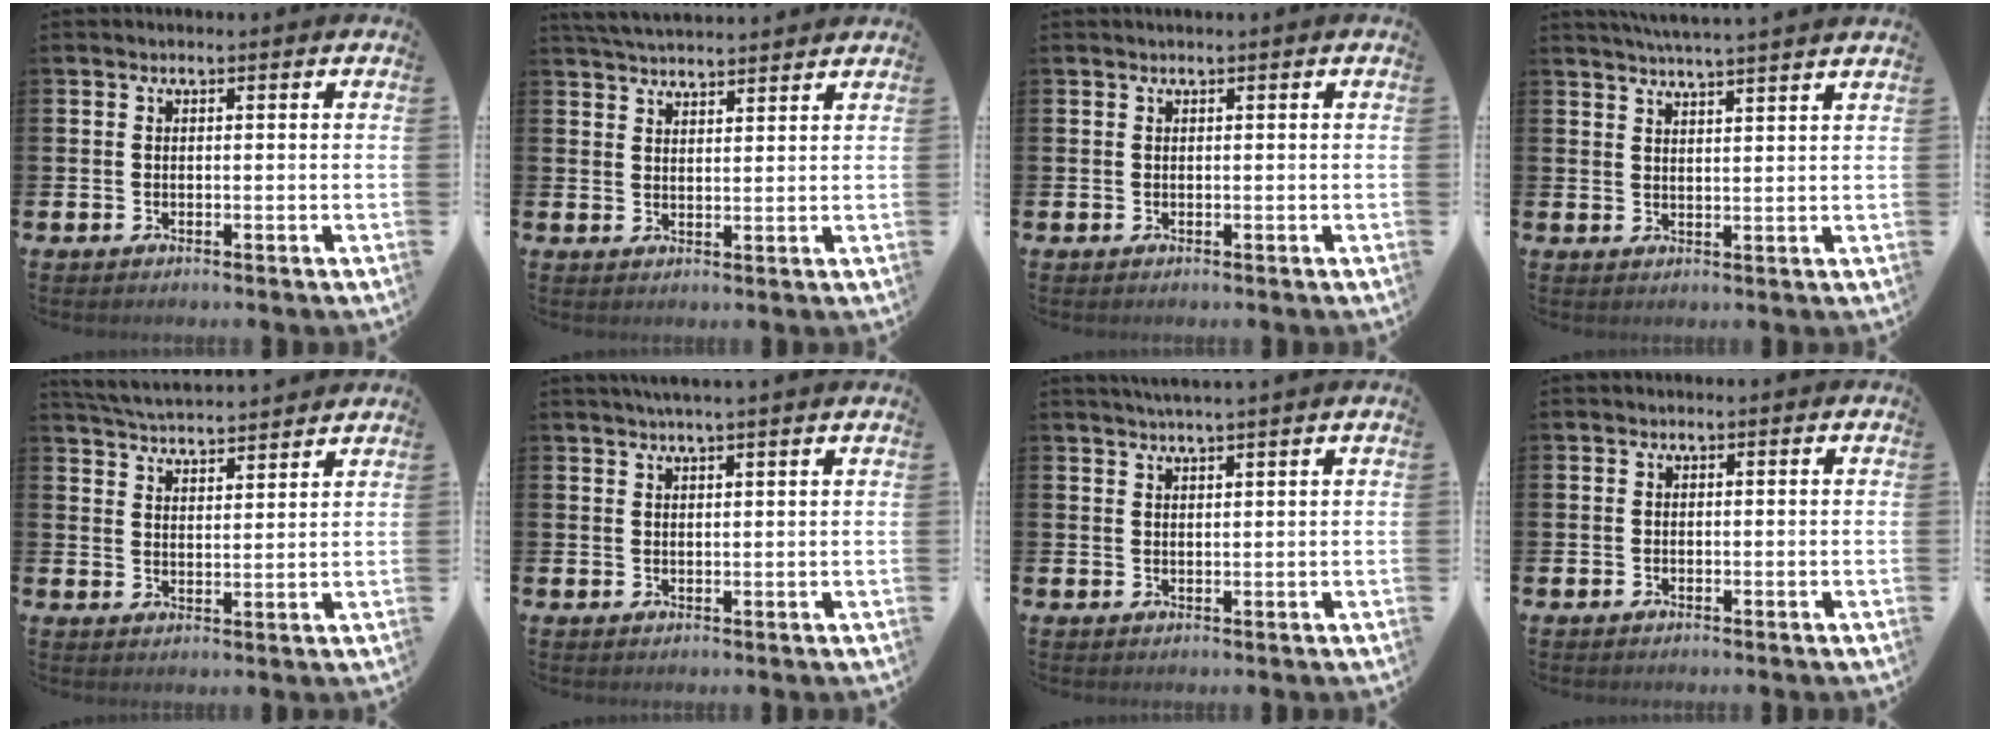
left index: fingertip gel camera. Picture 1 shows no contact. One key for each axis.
{"total": 4.2, "fx": 4.2, "fy": 0.2, "fz": 0.4, "tx": -0.014, "ty": -0.019, "tz": 0.078}
{"total": 0.0}
{"total": 4.3, "fx": 4.1, "fy": -1.0, "fz": 0.6, "tx": -0.024, "ty": -0.018, "tz": 0.075}
{"total": 4.9, "fx": 4.9, "fy": 0.1, "fz": 0.3, "tx": -0.024, "ty": -0.032, "tz": 0.087}
{"total": 2.2, "fx": 2.1, "fy": -0.5, "fz": 0.6, "tx": -0.017, "ty": -0.004, "tz": 0.040}
{"total": 2.3, "fx": 2.1, "fy": -0.6, "fz": 0.5, "tx": -0.015, "ty": -0.005, "tz": 0.041}
{"total": 0.0}